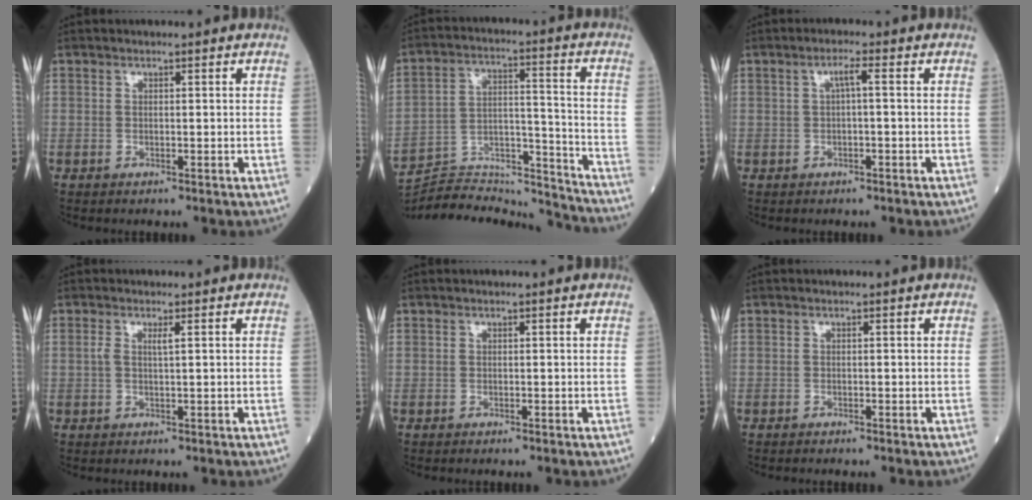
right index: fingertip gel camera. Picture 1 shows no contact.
{"total": 19.7, "force": [-19.5, 1.3, 2.4], "torque": [-0.052, 0.037, -0.295]}
{"total": 2.0, "force": [0.2, 0.1, 2.0], "torque": [-0.033, 0.006, 0.004]}
{"total": 1.7, "force": [0.5, 0.1, 1.6], "torque": [-0.041, 0.006, 0.010]}
{"total": 0.0}
{"total": 0.8, "force": [-0.8, 0.1, 0.3], "torque": [-0.004, 0.000, -0.011]}